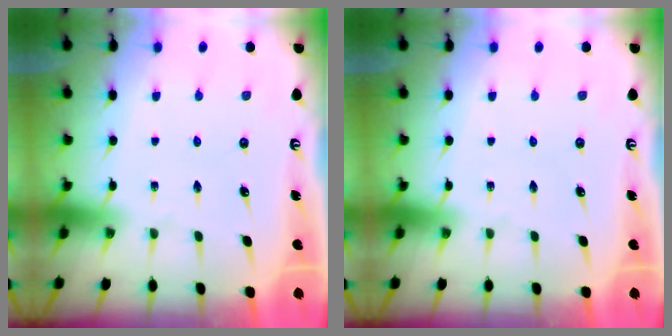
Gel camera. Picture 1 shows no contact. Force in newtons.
{"total": 0.0}